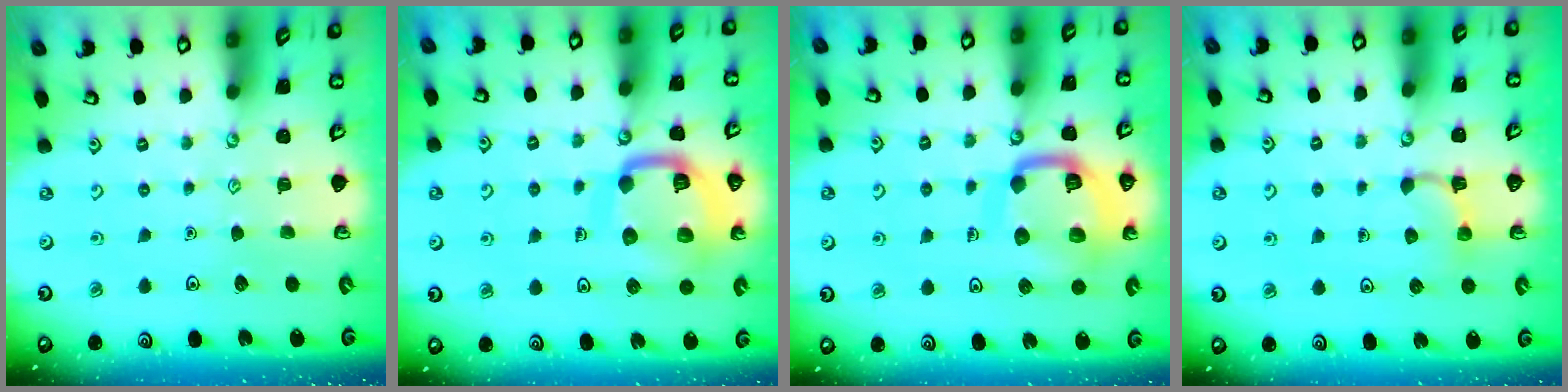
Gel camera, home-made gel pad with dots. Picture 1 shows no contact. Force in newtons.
{"total": 15.9, "press": 15.9, "slide": 1.6}
{"total": 15.9, "press": 15.9, "slide": 1.6}
{"total": 3.0, "press": 2.9, "slide": 0.7}